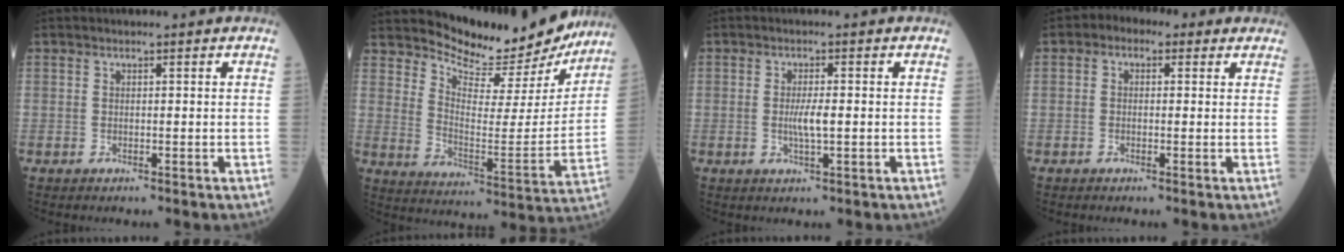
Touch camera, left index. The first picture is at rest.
{"total": 17.4, "force": [16.4, 4.0, 4.2], "torque": [-0.065, -0.053, 0.221]}
{"total": 2.8, "force": [-0.4, 0.1, 2.8], "torque": [-0.055, -0.007, -0.008]}
{"total": 4.2, "force": [1.8, 2.9, 2.4], "torque": [-0.032, 0.027, 0.018]}